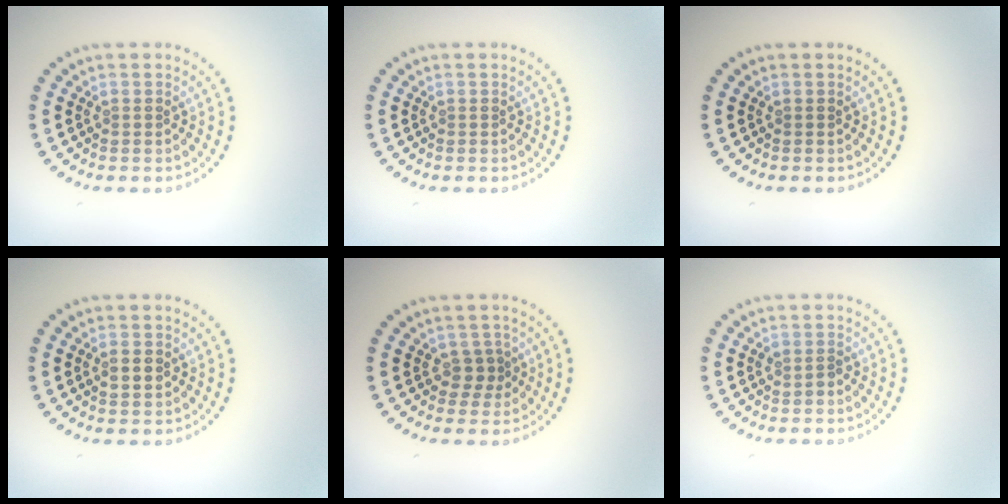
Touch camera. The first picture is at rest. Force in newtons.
{"total": 0.0}
{"total": 0.0}
{"total": 1.3, "press": 1.3, "slide": 0.1}
{"total": 1.4, "press": 1.2, "slide": 0.7}
{"total": 0.7, "press": 0.6, "slide": 0.3}